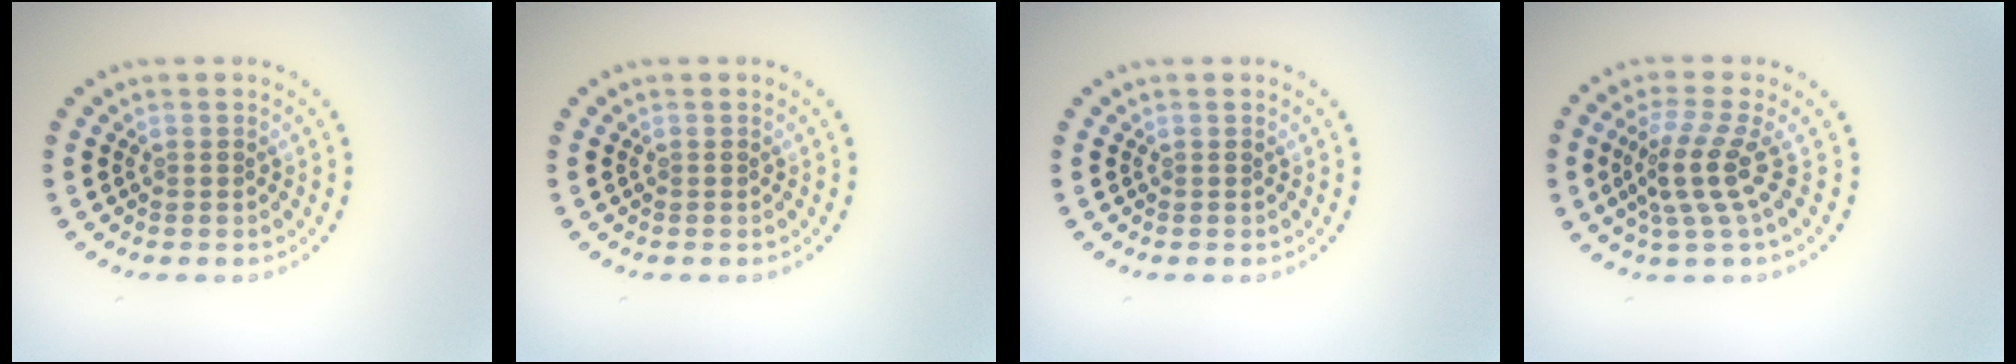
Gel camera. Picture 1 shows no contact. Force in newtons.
{"total": 0.0}
{"total": 0.0}
{"total": 3.7, "press": 2.7, "slide": 2.5}